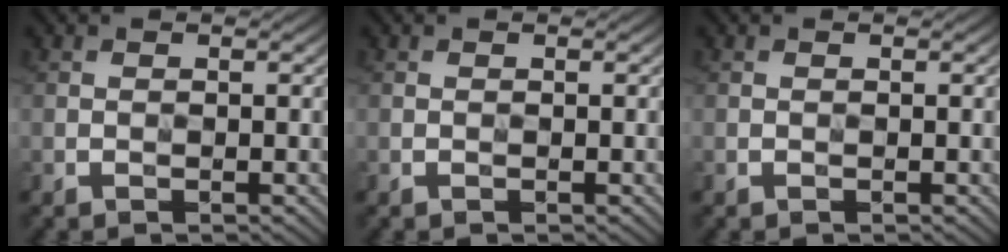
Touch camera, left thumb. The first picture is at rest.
{"total": 0.0}
{"total": 0.0}